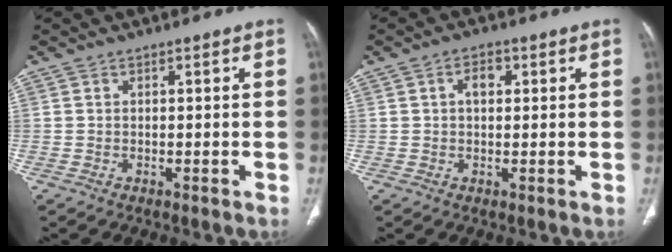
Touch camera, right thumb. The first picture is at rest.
{"total": 3.2, "force": [0.9, 2.0, 2.3], "torque": [-0.031, 0.008, 0.011]}